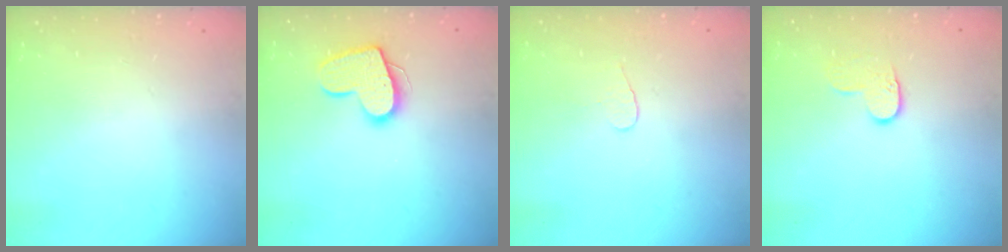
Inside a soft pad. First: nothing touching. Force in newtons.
{"total": 13.5, "press": 13.5, "slide": 0.9}
{"total": 3.7, "press": 3.7, "slide": 0.4}
{"total": 5.4, "press": 5.4, "slide": 0.3}